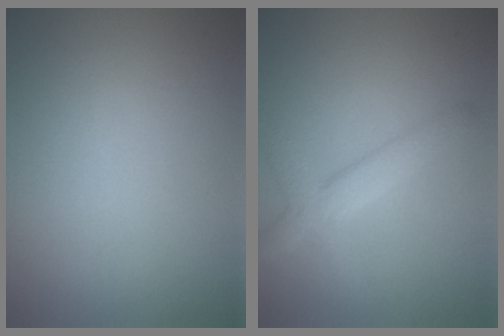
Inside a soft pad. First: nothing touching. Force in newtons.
{"total": 3.2, "press": 3.2, "slide": 0.1}